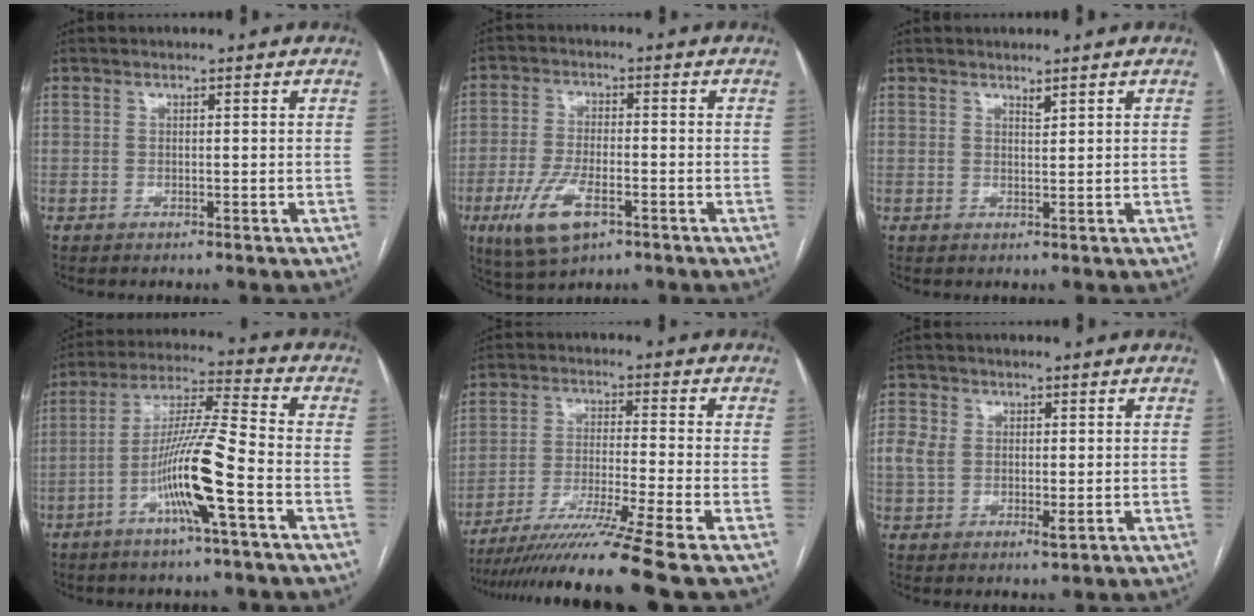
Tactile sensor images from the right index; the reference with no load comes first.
{"total": 9.1, "force": [-4.3, 3.6, 7.1], "torque": [-0.151, -0.011, -0.072]}
{"total": 0.9, "force": [0.8, 0.1, 0.4], "torque": [-0.009, -0.006, 0.015]}
{"total": 12.2, "force": [-4.5, -0.2, 11.4], "torque": [-0.217, 0.005, -0.087]}
{"total": 13.9, "force": [-11.2, -3.6, 7.4], "torque": [-0.115, -0.040, -0.186]}
{"total": 5.3, "force": [0.4, 3.8, 3.7], "torque": [-0.075, 0.003, 0.012]}